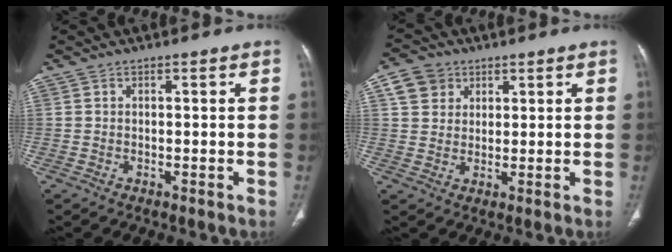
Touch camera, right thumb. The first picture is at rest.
{"total": 6.1, "force": [2.7, 5.1, 1.9], "torque": [-0.016, -0.003, 0.049]}